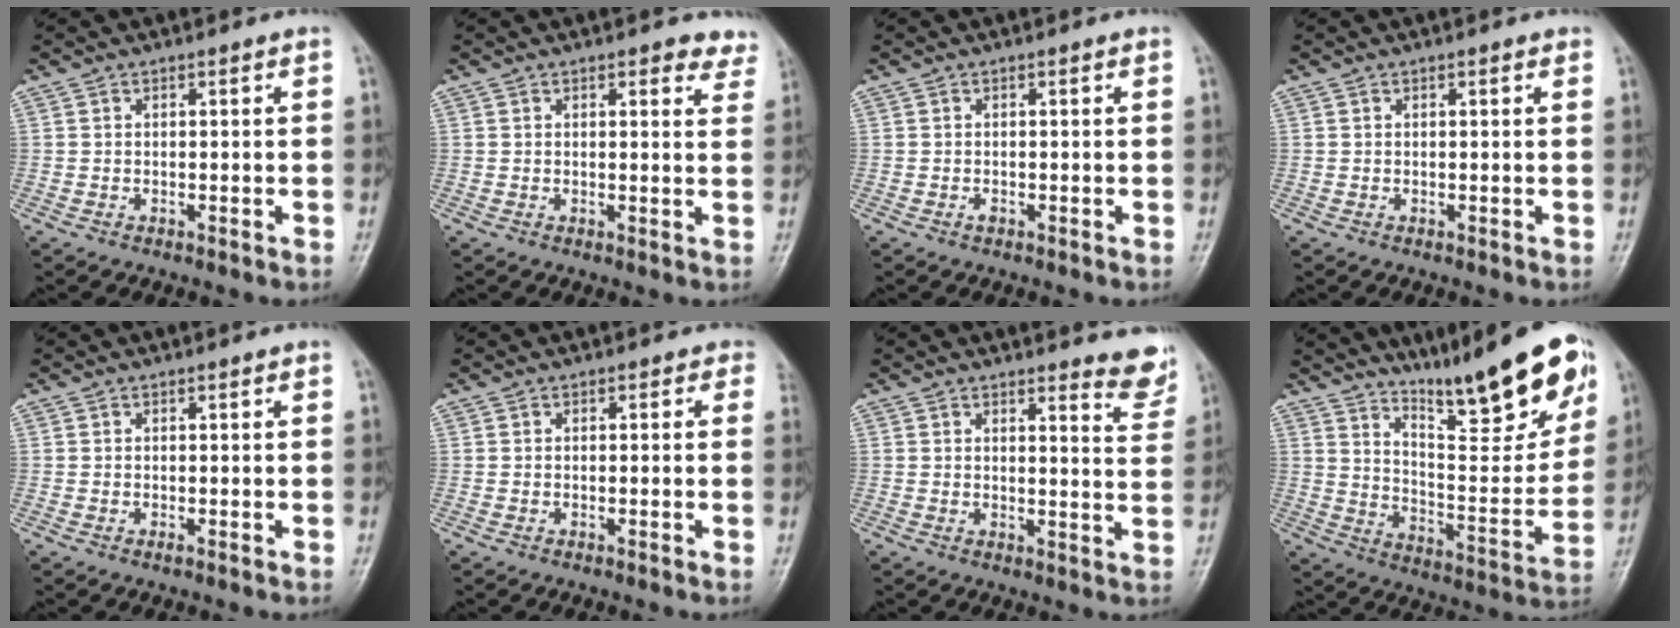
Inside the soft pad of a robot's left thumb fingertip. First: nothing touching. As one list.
[{"total": 4.6, "force": [3.8, 2.0, 1.9], "torque": [0.010, -0.017, 0.031]}, {"total": 0.7, "force": [-0.1, 0.3, 0.6], "torque": [-0.009, 0.003, -0.001]}, {"total": 0.8, "force": [0.5, 0.2, 0.6], "torque": [-0.009, 0.000, 0.004]}, {"total": 0.6, "force": [0.0, 0.1, 0.6], "torque": [-0.012, -0.001, -0.001]}, {"total": 1.0, "force": [0.3, 0.8, 0.4], "torque": [0.016, 0.003, -0.009]}, {"total": 5.9, "force": [5.4, 1.1, 1.8], "torque": [-0.002, -0.049, 0.048]}, {"total": 22.5, "force": [15.6, 4.7, 15.5], "torque": [-0.191, -0.087, 0.245]}]